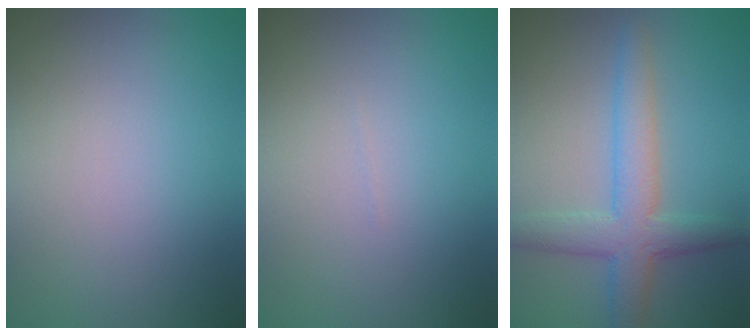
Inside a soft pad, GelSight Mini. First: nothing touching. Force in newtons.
{"total": 0.0}
{"total": 4.9, "press": 4.9, "slide": 0.1}